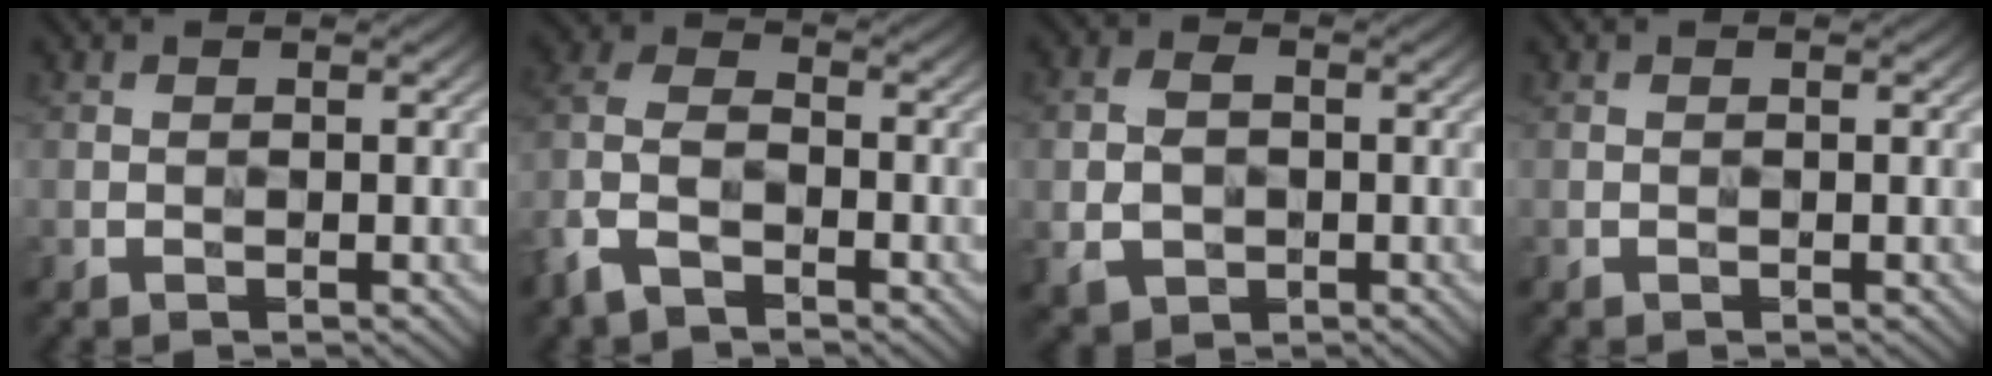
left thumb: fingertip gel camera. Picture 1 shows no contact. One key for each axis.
{"total": 6.8, "fx": -4.3, "fy": 3.2, "fz": 4.1, "tx": -0.101, "ty": -0.005, "tz": -0.103}
{"total": 4.6, "fx": -0.8, "fy": 3.6, "fz": 2.8, "tx": -0.061, "ty": -0.007, "tz": -0.011}
{"total": 0.0}